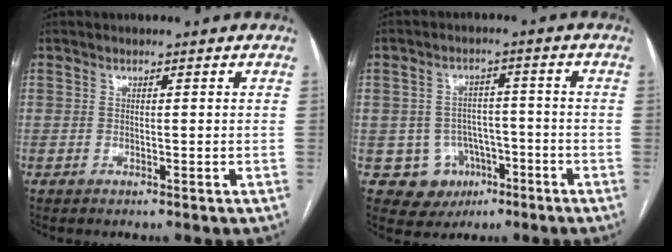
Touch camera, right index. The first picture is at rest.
{"total": 7.1, "force": [-2.7, 6.5, 1.0], "torque": [-0.007, 0.014, -0.030]}